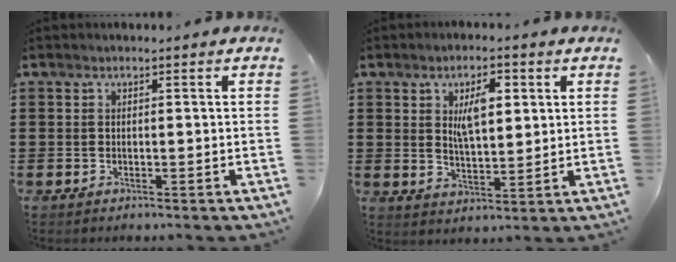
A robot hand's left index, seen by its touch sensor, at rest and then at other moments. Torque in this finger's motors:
{"motor_torque": [0.00, 0.08, 0.01, 0.02]}